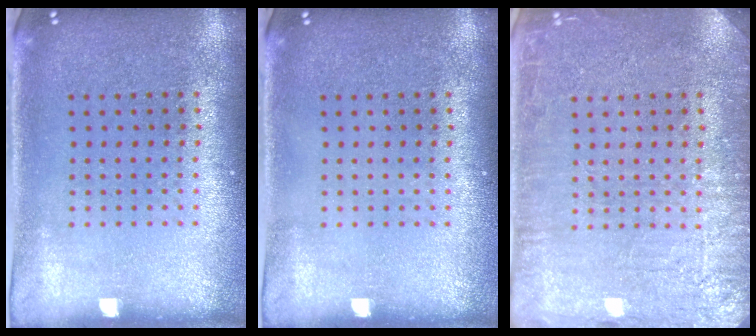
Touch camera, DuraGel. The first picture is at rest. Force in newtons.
{"total": 0.0}
{"total": 4.7, "press": 4.7, "slide": 0.7}